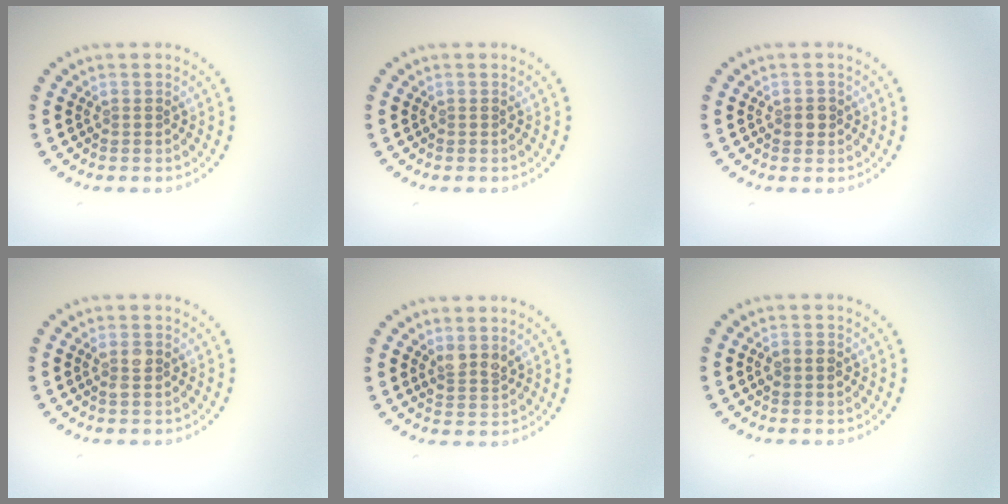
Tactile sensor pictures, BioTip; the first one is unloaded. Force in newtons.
{"total": 0.0}
{"total": 1.2, "press": 1.2, "slide": 0.3}
{"total": 1.3, "press": 1.3, "slide": 0.4}
{"total": 1.8, "press": 1.5, "slide": 0.9}
{"total": 1.0, "press": 0.9, "slide": 0.2}